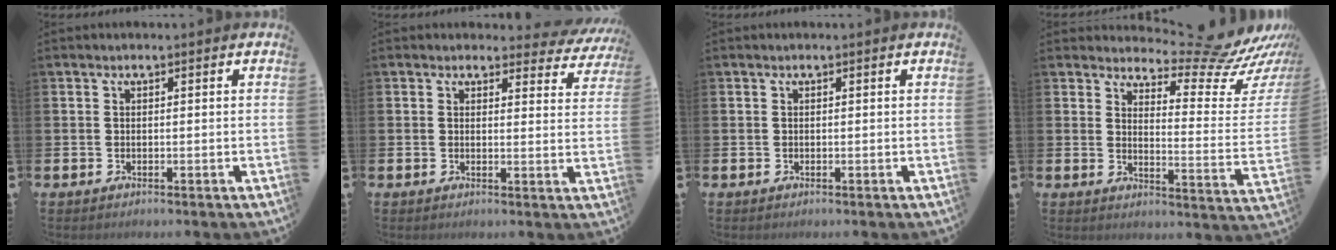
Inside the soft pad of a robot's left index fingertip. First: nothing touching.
{"total": 2.4, "force": [2.0, 1.2, 0.3], "torque": [0.002, -0.018, 0.028]}
{"total": 0.0}
{"total": 9.2, "force": [8.3, 2.1, 3.3], "torque": [-0.047, -0.080, 0.137]}